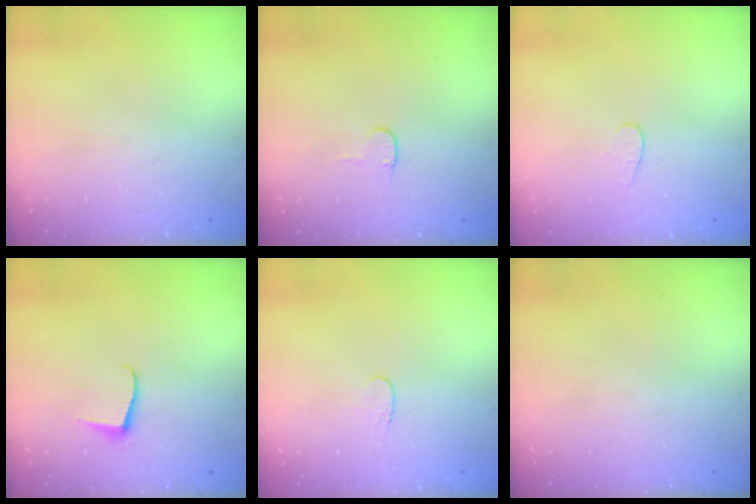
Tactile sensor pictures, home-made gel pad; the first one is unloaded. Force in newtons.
{"total": 3.8, "press": 3.8, "slide": 0.4}
{"total": 3.9, "press": 3.9, "slide": 0.4}
{"total": 5.6, "press": 5.6, "slide": 0.7}
{"total": 3.6, "press": 3.6, "slide": 0.4}
{"total": 0.0}